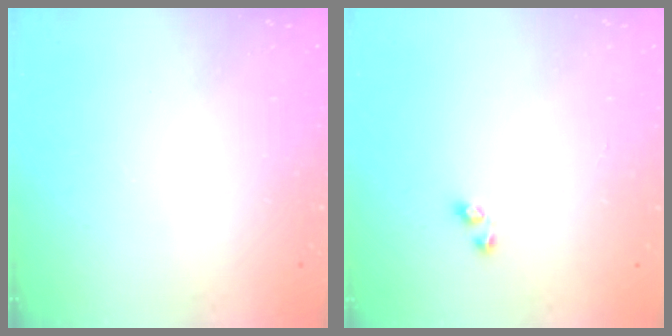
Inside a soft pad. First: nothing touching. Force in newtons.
{"total": 2.4, "press": 2.0, "slide": 1.3}